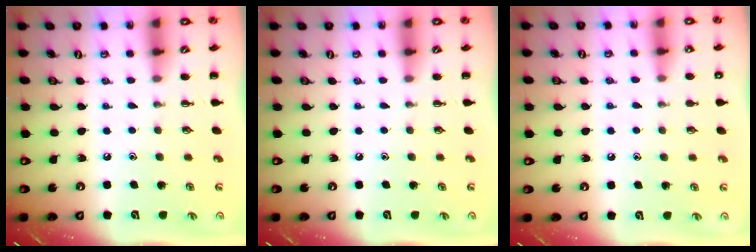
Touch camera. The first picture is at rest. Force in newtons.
{"total": 0.0}
{"total": 6.0, "press": 5.8, "slide": 1.7}